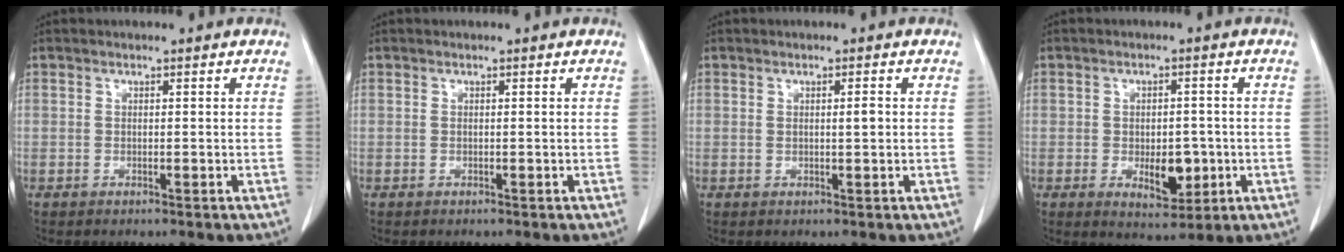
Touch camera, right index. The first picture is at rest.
{"total": 0.0}
{"total": 1.6, "force": [0.2, 0.2, 1.5], "torque": [-0.026, 0.001, 0.004]}
{"total": 5.7, "force": [-1.3, 3.0, 4.7], "torque": [-0.065, -0.003, -0.009]}